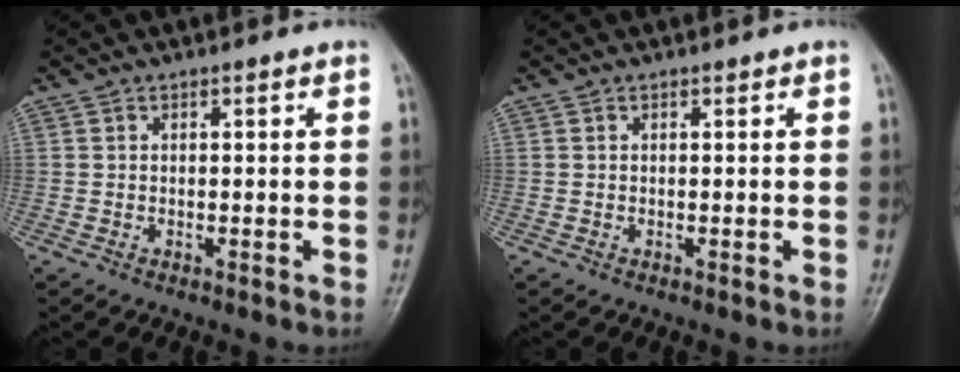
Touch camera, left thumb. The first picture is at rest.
{"total": 0.0}